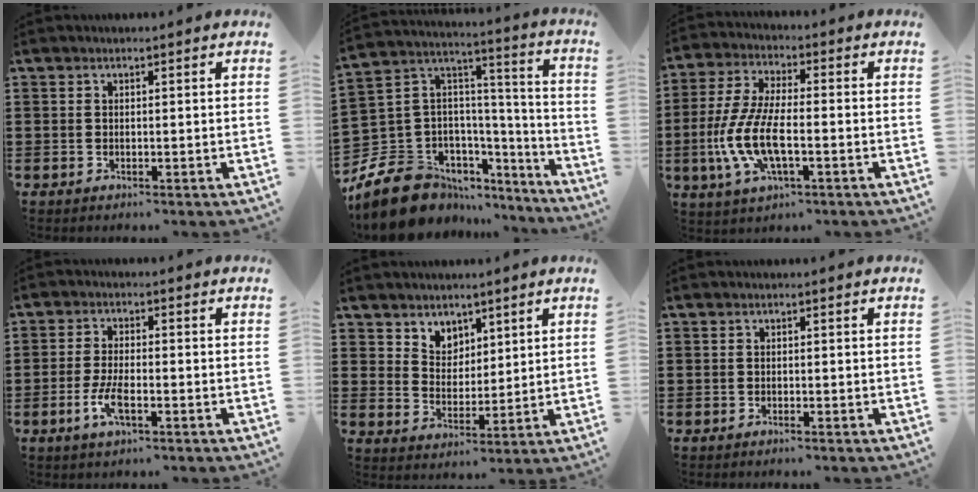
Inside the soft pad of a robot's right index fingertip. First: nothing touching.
{"total": 13.1, "force": [-9.1, 8.4, 4.3], "torque": [-0.118, 0.014, -0.163]}
{"total": 9.8, "force": [-3.0, 3.7, 8.5], "torque": [-0.205, -0.016, -0.061]}
{"total": 4.6, "force": [-1.8, 1.5, 4.0], "torque": [-0.086, -0.003, -0.038]}
{"total": 4.8, "force": [3.6, 3.2, 0.0], "torque": [-0.020, 0.000, 0.068]}
{"total": 0.6, "force": [-0.5, 0.0, 0.2], "torque": [-0.005, -0.001, -0.011]}